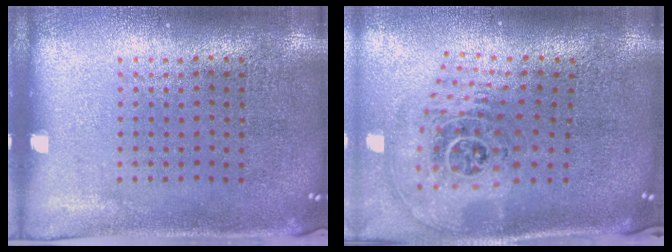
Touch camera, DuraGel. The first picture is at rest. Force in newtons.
{"total": 2.4, "press": 1.7, "slide": 1.7}